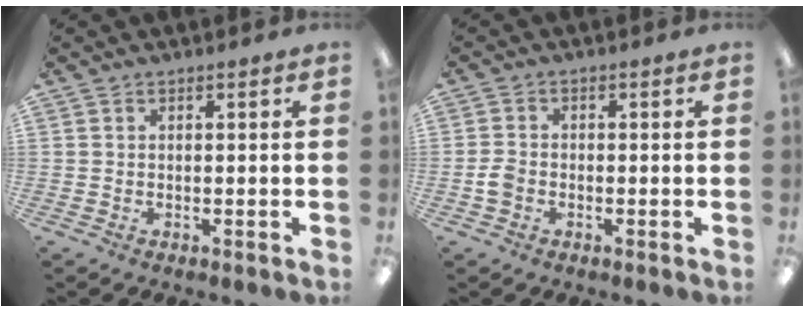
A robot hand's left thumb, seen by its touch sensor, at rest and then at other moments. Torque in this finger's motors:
{"motor_torque": [-0.24, 0.31, 0.24, -0.26, 0.08]}